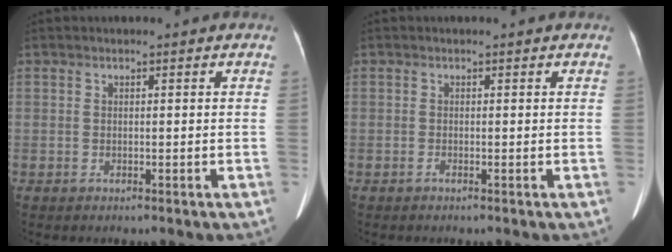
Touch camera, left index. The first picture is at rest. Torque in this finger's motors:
{"motor_torque": [0.06, 0.05, -0.06, 0.00]}